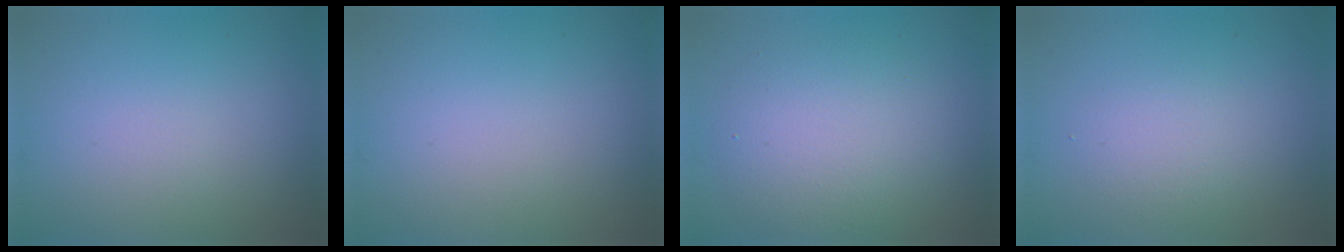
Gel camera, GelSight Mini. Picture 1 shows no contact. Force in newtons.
{"total": 0.0}
{"total": 4.9, "press": 4.9, "slide": 0.5}
{"total": 2.0, "press": 2.0, "slide": 0.1}